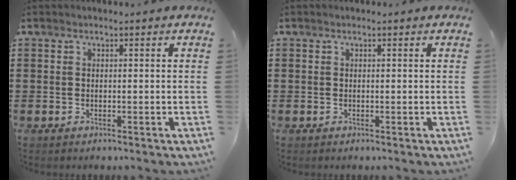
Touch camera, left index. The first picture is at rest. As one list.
[{"total": 0.0}]